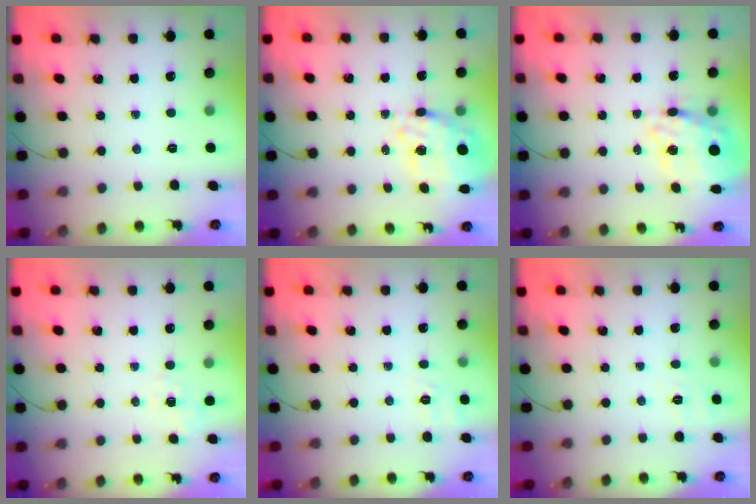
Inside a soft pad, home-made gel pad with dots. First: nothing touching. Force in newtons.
{"total": 11.0, "press": 10.2, "slide": 4.2}
{"total": 17.4, "press": 16.9, "slide": 4.1}
{"total": 1.7, "press": 0.9, "slide": 1.4}
{"total": 2.0, "press": 1.1, "slide": 1.7}
{"total": 4.9, "press": 4.5, "slide": 1.9}